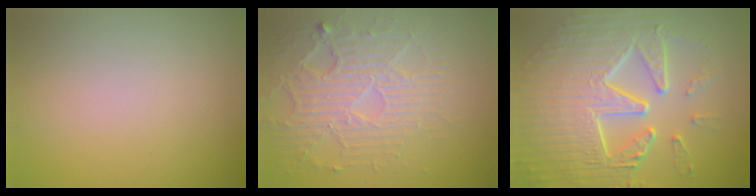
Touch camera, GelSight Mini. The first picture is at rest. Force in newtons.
{"total": 4.3, "press": 3.8, "slide": 2.0}
{"total": 9.4, "press": 6.4, "slide": 6.9}